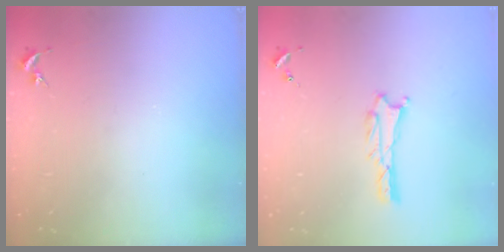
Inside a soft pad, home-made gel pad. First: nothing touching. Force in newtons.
{"total": 1.0, "press": 1.0, "slide": 0.1}